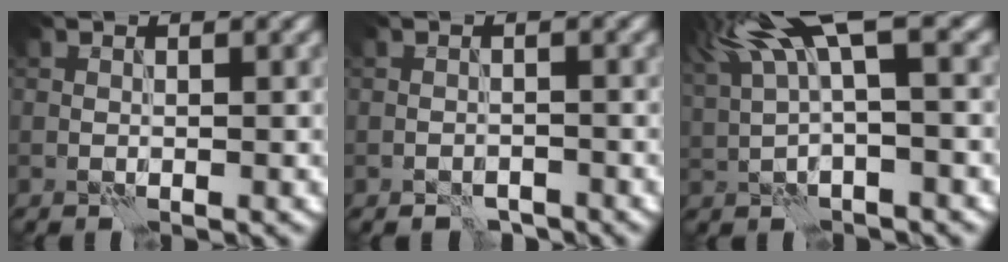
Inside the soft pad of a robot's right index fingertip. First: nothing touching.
{"total": 1.6, "force": [-1.4, 0.6, 0.4], "torque": [-0.002, 0.003, -0.023]}
{"total": 7.5, "force": [3.4, 1.9, 6.4], "torque": [-0.131, 0.022, 0.063]}